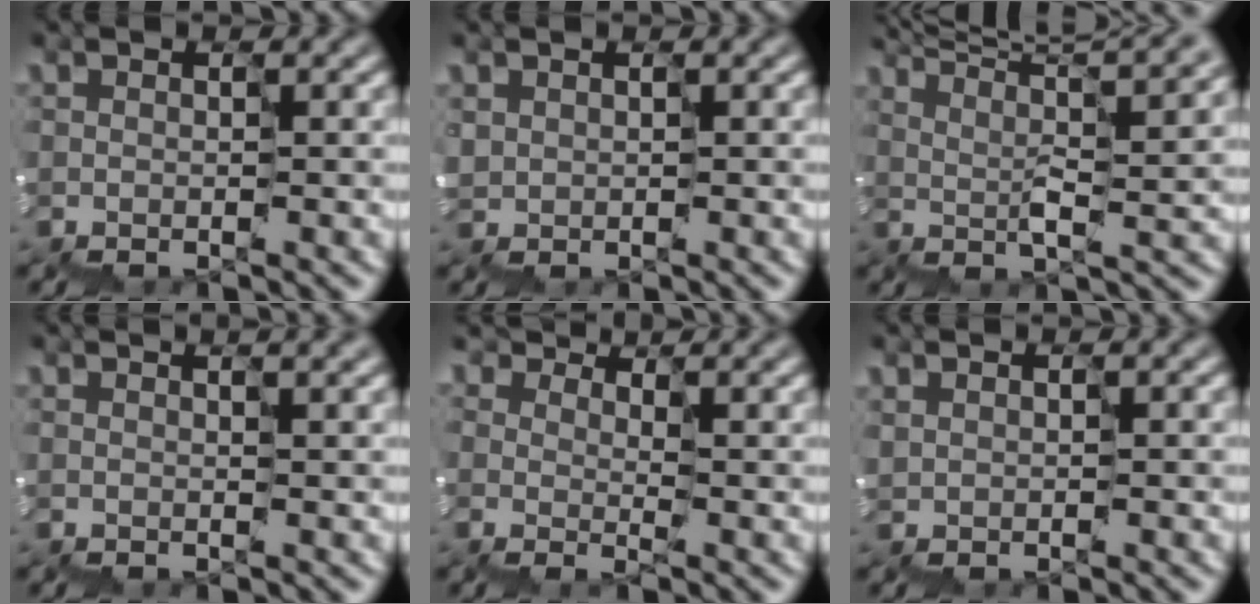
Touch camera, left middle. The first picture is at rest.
{"total": 1.3, "force": [0.6, 1.1, -0.3], "torque": [0.001, 0.004, 0.015]}
{"total": 8.9, "force": [7.7, 1.1, 4.3], "torque": [-0.078, 0.027, 0.096]}
{"total": 2.8, "force": [1.1, 1.1, 2.3], "torque": [-0.018, 0.022, 0.008]}
{"total": 2.0, "force": [1.9, 0.6, -0.2], "torque": [0.008, 0.005, 0.037]}
{"total": 0.6, "force": [0.5, 0.2, -0.3], "torque": [-0.001, 0.003, 0.012]}